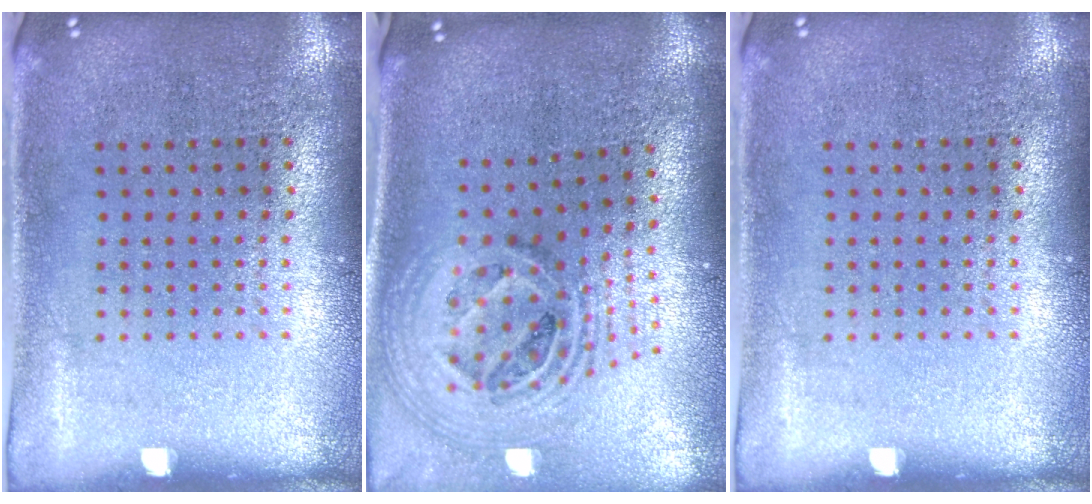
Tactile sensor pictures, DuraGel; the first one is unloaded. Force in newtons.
{"total": 2.1, "press": 1.6, "slide": 1.3}
{"total": 0.0}